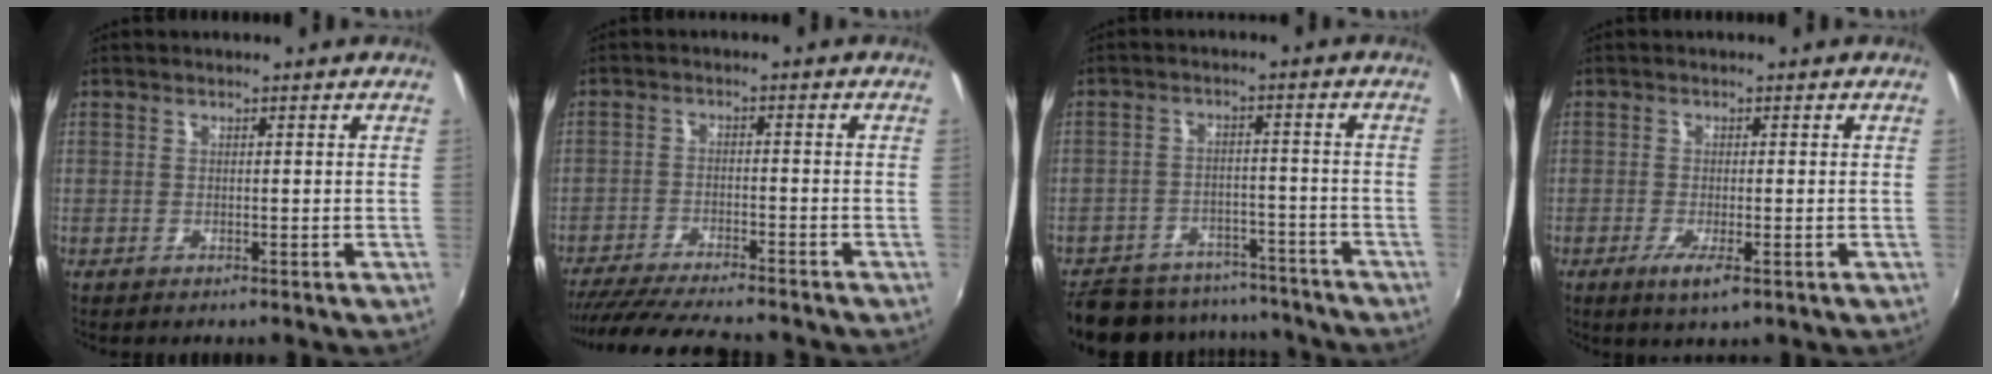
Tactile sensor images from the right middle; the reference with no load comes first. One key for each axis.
{"total": 15.1, "fx": -13.4, "fy": 1.9, "fz": 6.8, "tx": -0.144, "ty": -0.025, "tz": -0.214}
{"total": 18.7, "fx": -15.9, "fy": 7.3, "fz": 6.5, "tx": -0.154, "ty": 0.014, "tz": -0.213}
{"total": 3.5, "fx": -1.6, "fy": 0.4, "fz": 3.1, "tx": -0.062, "ty": -0.014, "tz": -0.028}